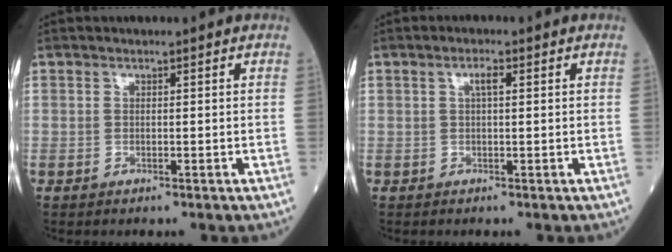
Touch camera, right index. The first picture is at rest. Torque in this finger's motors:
{"motor_torque": [0.02, 0.13, -0.01, 0.03]}